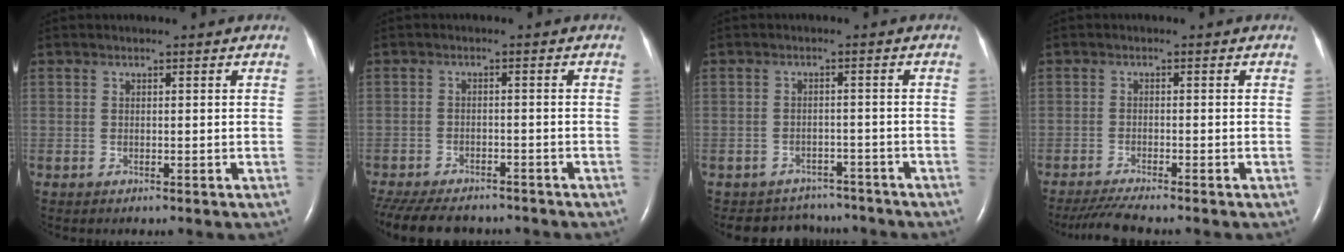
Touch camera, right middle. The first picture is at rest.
{"total": 15.0, "force": [-12.5, 5.6, 6.1], "torque": [-0.161, -0.020, -0.172]}
{"total": 6.1, "force": [-5.6, 2.5, -0.6], "torque": [0.007, 0.018, -0.070]}
{"total": 4.1, "force": [-3.6, -0.6, 1.8], "torque": [-0.038, -0.017, -0.067]}